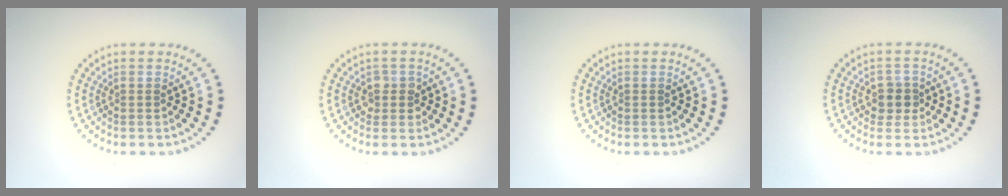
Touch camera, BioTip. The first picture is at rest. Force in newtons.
{"total": 1.4, "press": 1.3, "slide": 0.5}
{"total": 0.0}
{"total": 1.8, "press": 1.6, "slide": 0.9}